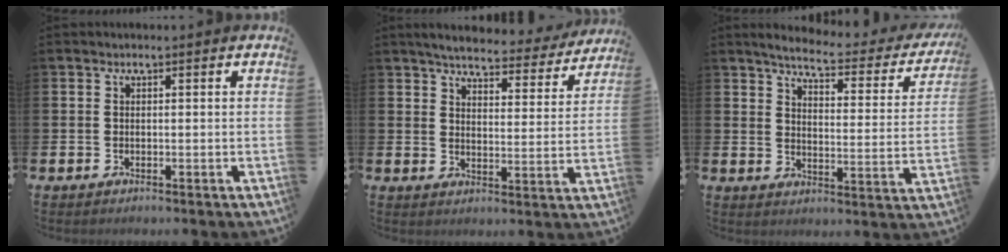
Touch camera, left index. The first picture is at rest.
{"total": 4.8, "force": [4.6, 0.8, 1.3], "torque": [-0.029, -0.035, 0.071]}
{"total": 5.2, "force": [4.6, 0.8, 2.3], "torque": [-0.057, -0.037, 0.069]}